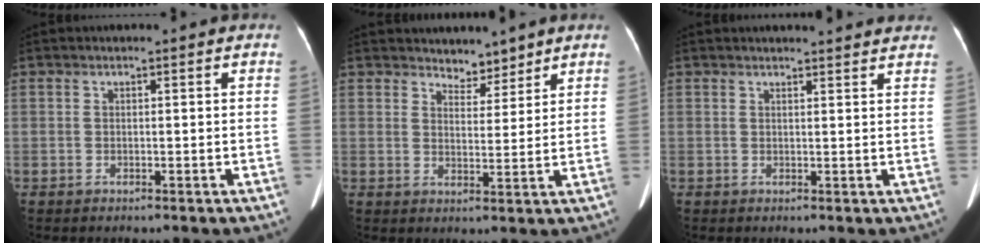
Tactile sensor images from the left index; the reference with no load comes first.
{"total": 3.5, "force": [3.2, 1.5, 0.3], "torque": [-0.003, 0.000, 0.051]}
{"total": 7.2, "force": [6.8, 0.8, 2.2], "torque": [-0.024, 0.008, 0.062]}